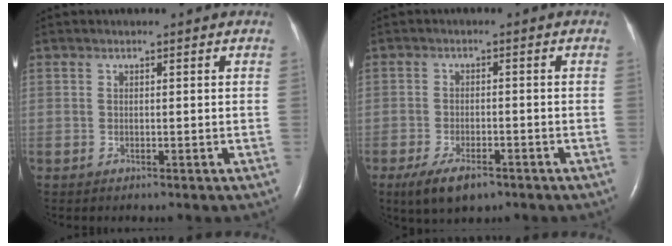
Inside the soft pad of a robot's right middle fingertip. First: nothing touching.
{"total": 5.9, "force": [-3.9, 2.2, 3.8], "torque": [-0.077, -0.009, -0.063]}